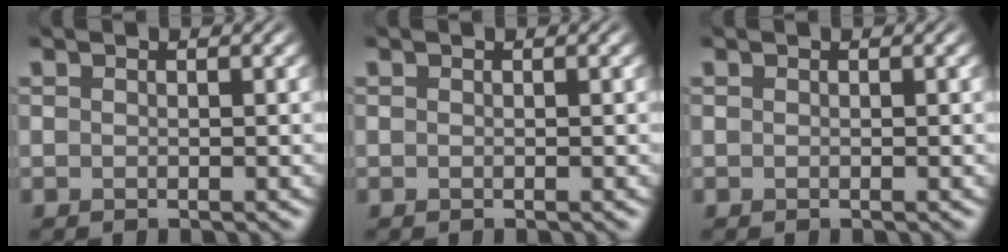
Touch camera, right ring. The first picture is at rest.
{"total": 0.0}
{"total": 0.0}